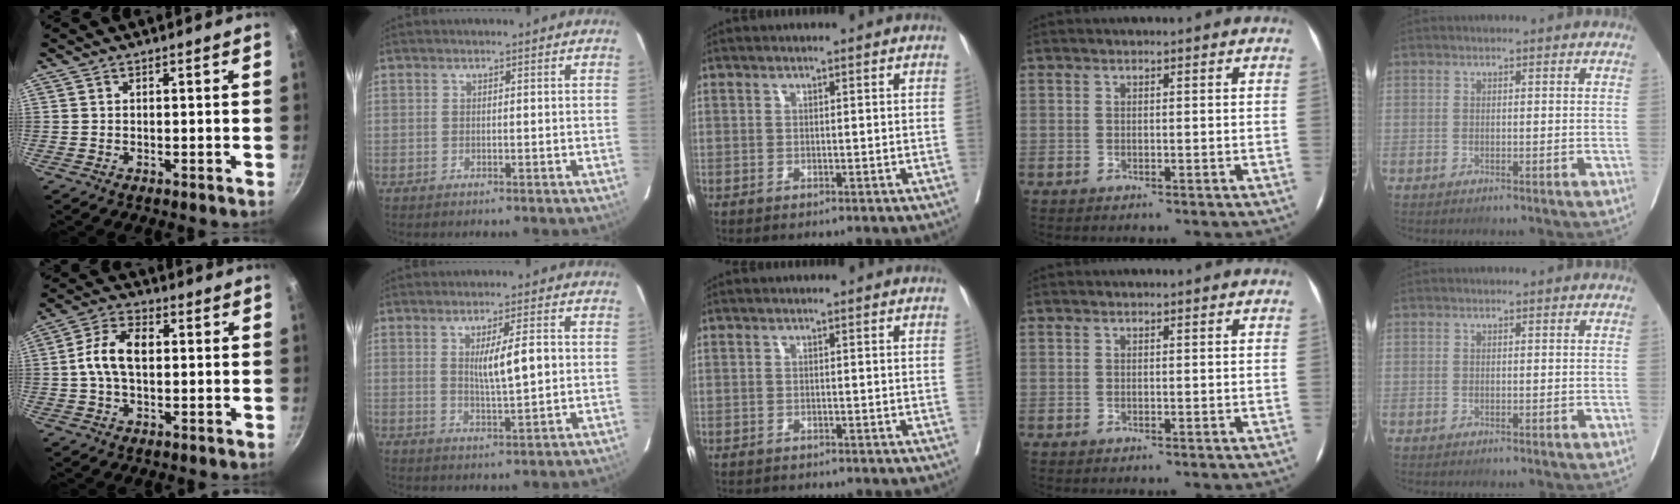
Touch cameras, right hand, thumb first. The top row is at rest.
{"thumb": {"total": 8.9, "force": [0.5, 5.2, 7.2], "torque": [-0.139, 0.020, 0.006]}, "index": {"total": 6.4, "force": [0.9, 0.7, 6.3], "torque": [-0.103, -0.002, 0.017]}, "middle": {"total": 6.2, "force": [-5.6, 1.6, 2.1], "torque": [-0.028, -0.003, -0.076]}}